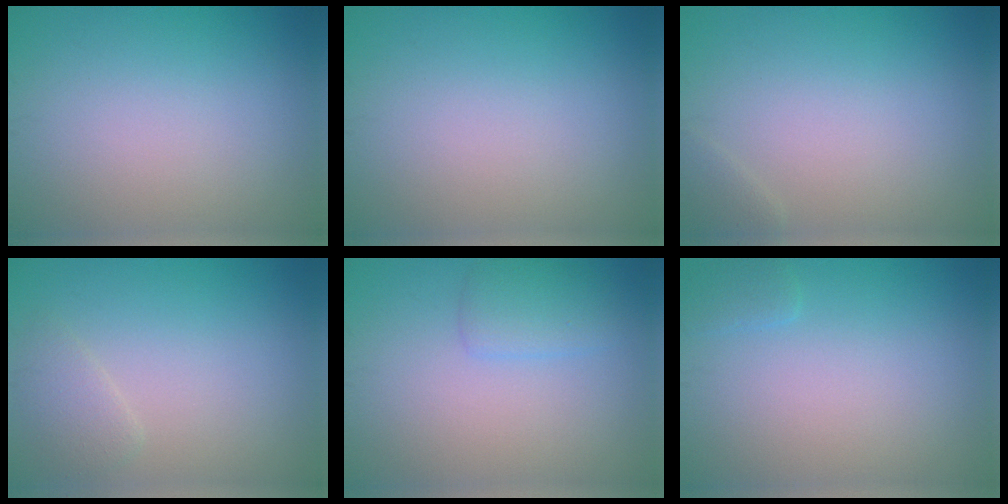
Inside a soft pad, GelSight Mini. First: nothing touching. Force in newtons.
{"total": 0.0}
{"total": 0.8, "press": 0.8, "slide": 0.1}
{"total": 1.6, "press": 1.6, "slide": 0.2}
{"total": 1.9, "press": 1.9, "slide": 0.1}
{"total": 0.9, "press": 0.9, "slide": 0.1}